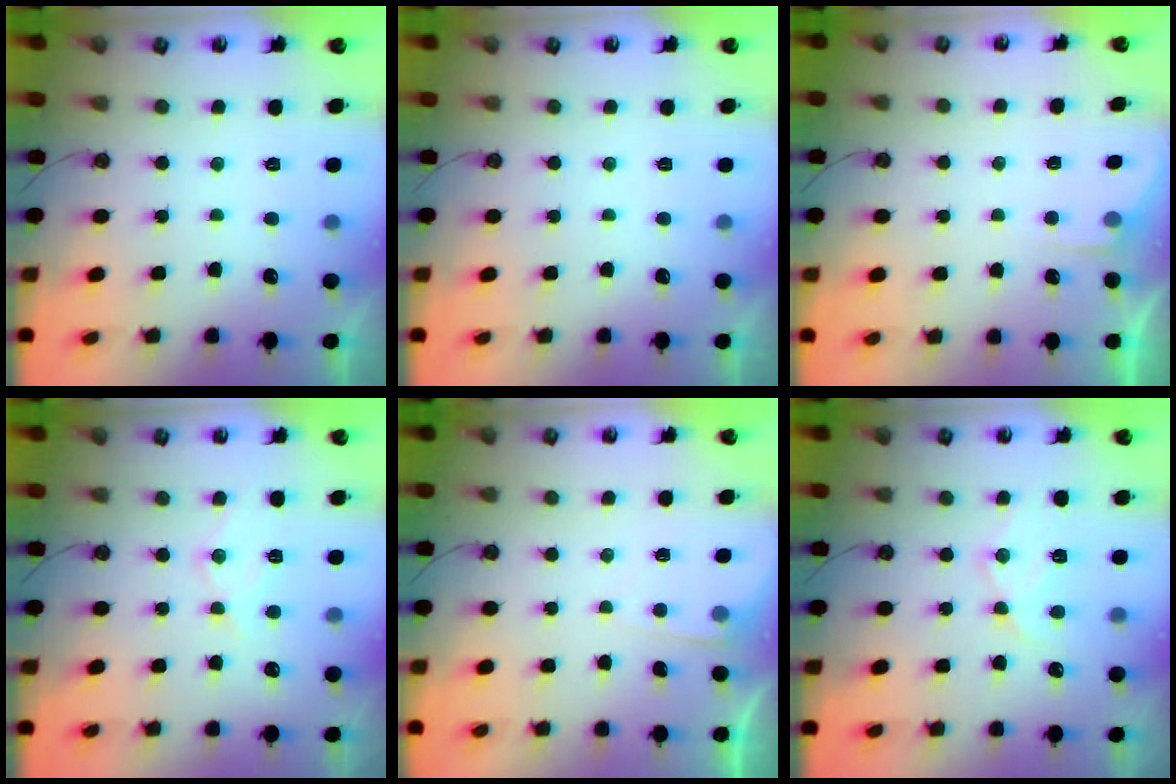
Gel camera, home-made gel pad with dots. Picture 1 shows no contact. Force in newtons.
{"total": 0.0}
{"total": 3.1, "press": 3.1, "slide": 0.5}
{"total": 8.0, "press": 7.9, "slide": 0.7}
{"total": 3.8, "press": 3.8, "slide": 0.5}
{"total": 12.2, "press": 12.2, "slide": 0.9}